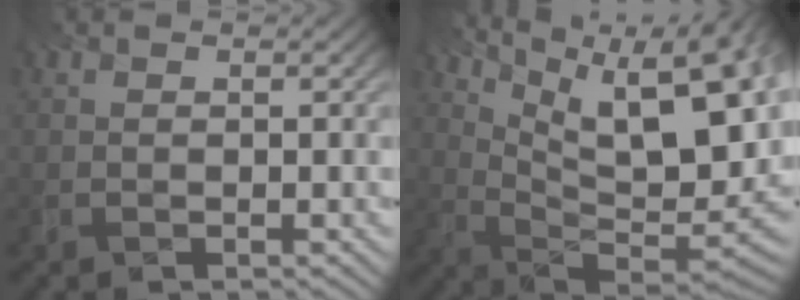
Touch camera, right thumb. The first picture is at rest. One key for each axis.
{"total": 14.9, "fx": 5.1, "fy": 6.6, "fz": 12.4, "tx": -0.207, "ty": 0.009, "tz": 0.110}